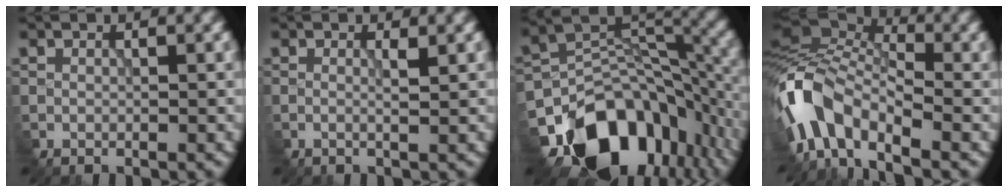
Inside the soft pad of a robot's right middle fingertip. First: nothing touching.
{"total": 0.8, "force": [0.2, 0.0, 0.8], "torque": [-0.017, 0.003, -0.002]}
{"total": 14.4, "force": [-8.4, 9.3, 7.0], "torque": [-0.126, -0.010, -0.132]}
{"total": 9.2, "force": [-4.0, 4.5, 6.9], "torque": [-0.128, 0.019, -0.095]}